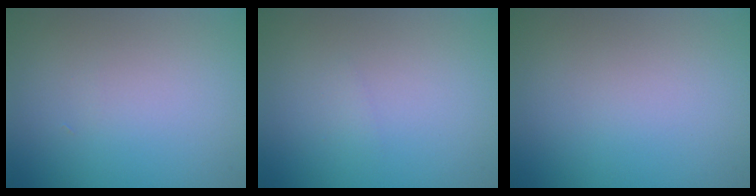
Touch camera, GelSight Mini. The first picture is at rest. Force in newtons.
{"total": 0.6, "press": 0.6, "slide": 0.0}
{"total": 0.0}